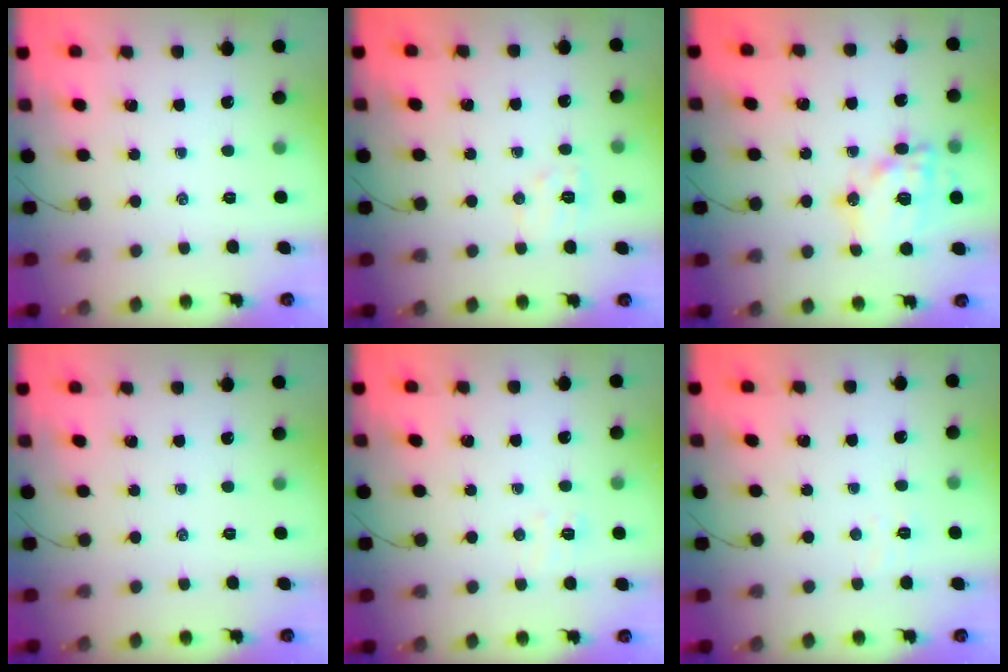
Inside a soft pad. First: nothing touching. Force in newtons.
{"total": 6.1, "press": 6.0, "slide": 1.1}
{"total": 15.3, "press": 15.2, "slide": 2.1}
{"total": 0.0}
{"total": 5.1, "press": 4.9, "slide": 1.4}
{"total": 2.5, "press": 2.4, "slide": 0.8}